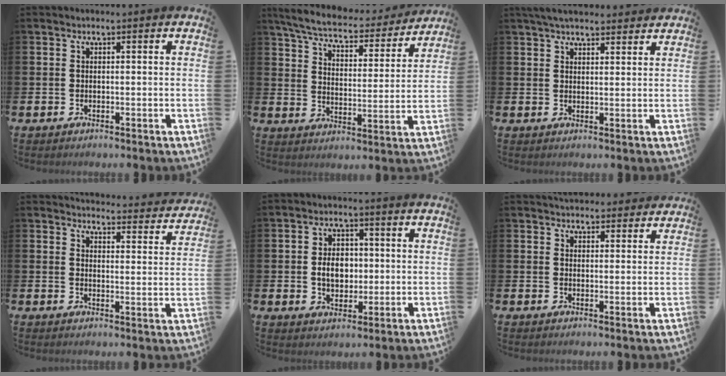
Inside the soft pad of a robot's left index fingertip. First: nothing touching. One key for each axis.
{"total": 6.8, "fx": 6.3, "fy": 1.1, "fz": 2.2, "tx": -0.071, "ty": -0.043, "tz": 0.105}
{"total": 4.2, "fx": 3.9, "fy": 1.0, "fz": 1.1, "tx": -0.024, "ty": -0.011, "tz": 0.072}
{"total": 4.0, "fx": 4.0, "fy": 0.5, "fz": 0.4, "tx": -0.004, "ty": -0.037, "tz": 0.064}
{"total": 4.7, "fx": 0.3, "fy": 3.5, "fz": 3.1, "tx": -0.046, "ty": 0.005, "tz": -0.005}
{"total": 3.9, "fx": 3.7, "fy": 1.1, "fz": 0.0, "tx": 0.008, "ty": -0.020, "tz": 0.067}